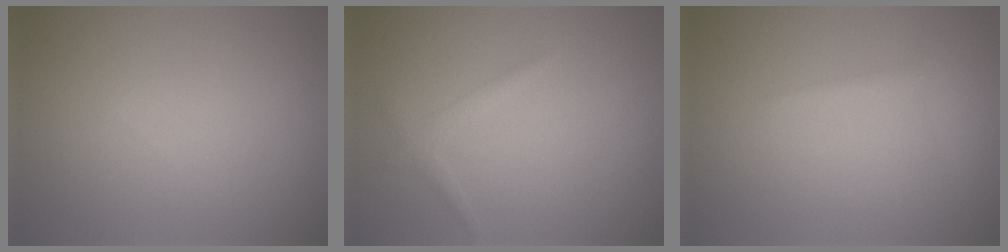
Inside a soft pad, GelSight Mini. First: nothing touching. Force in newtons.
{"total": 1.2, "press": 1.2, "slide": 0.1}
{"total": 0.9, "press": 0.9, "slide": 0.0}